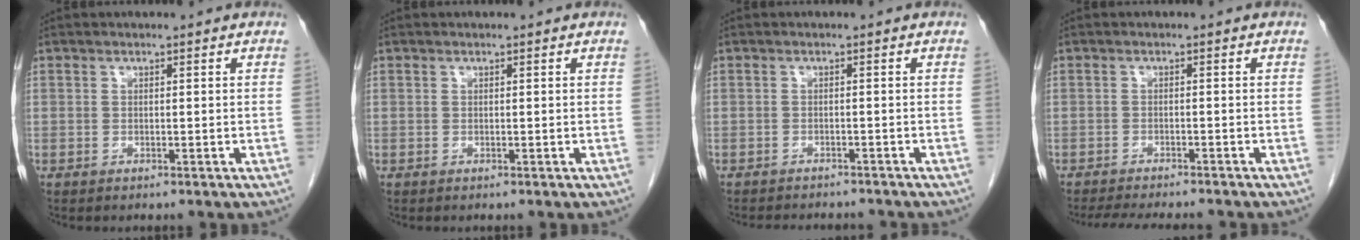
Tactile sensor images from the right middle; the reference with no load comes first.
{"total": 0.0}
{"total": 7.0, "force": [-6.5, 1.6, 1.9], "torque": [-0.028, -0.006, -0.081]}
{"total": 9.5, "force": [-8.6, 1.2, 3.9], "torque": [-0.060, -0.015, -0.117]}